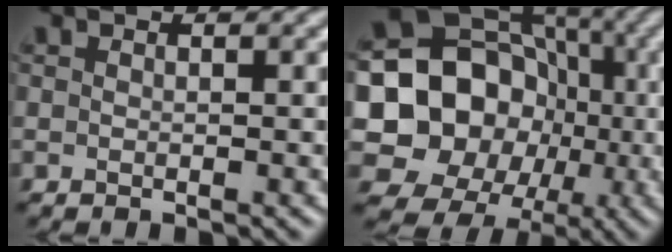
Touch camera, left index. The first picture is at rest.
{"total": 15.5, "force": [-1.1, 14.1, 6.5], "torque": [-0.112, 0.005, -0.034]}